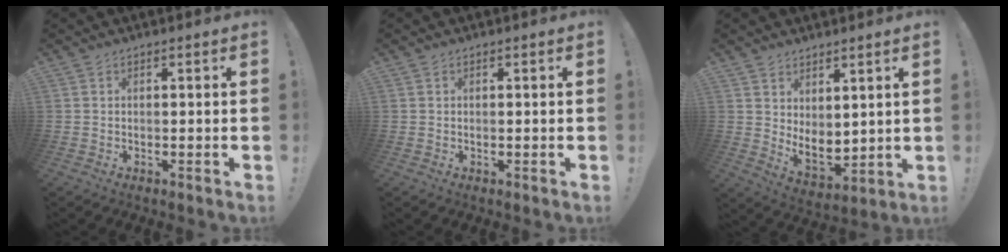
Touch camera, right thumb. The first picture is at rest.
{"total": 0.0}
{"total": 6.9, "force": [3.7, 4.4, 3.9], "torque": [-0.045, -0.047, 0.077]}